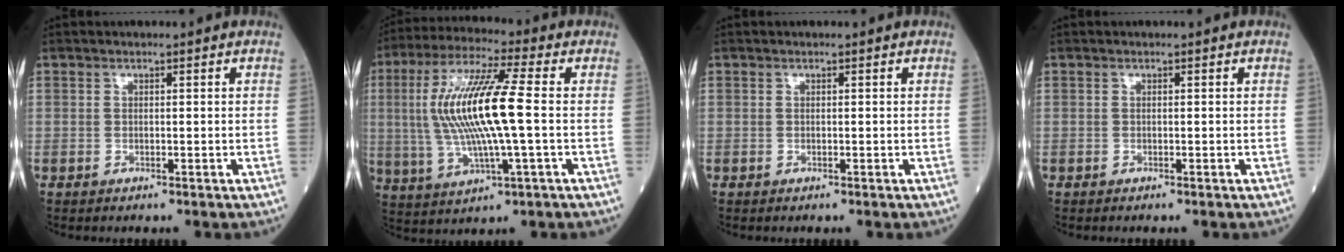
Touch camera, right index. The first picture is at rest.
{"total": 15.1, "force": [0.4, 1.5, 15.0], "torque": [-0.314, 0.009, 0.007]}
{"total": 0.0}
{"total": 0.0}